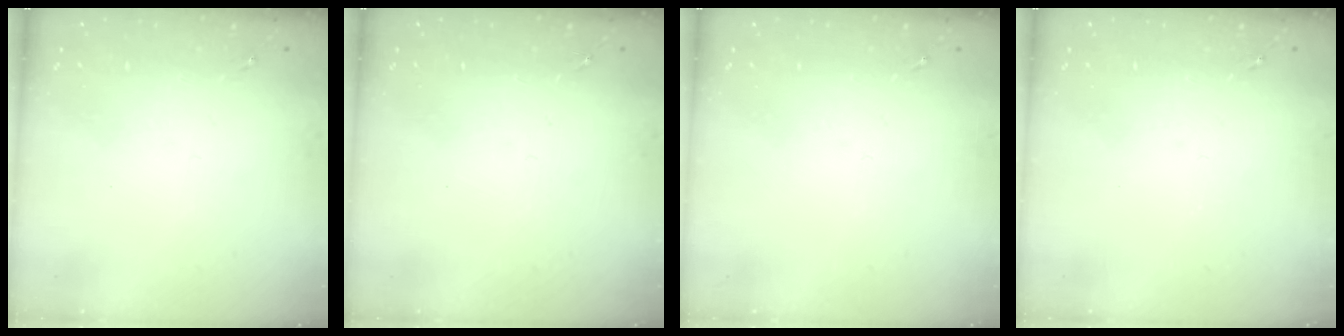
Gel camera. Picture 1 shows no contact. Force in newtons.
{"total": 0.0}
{"total": 0.0}
{"total": 0.0}